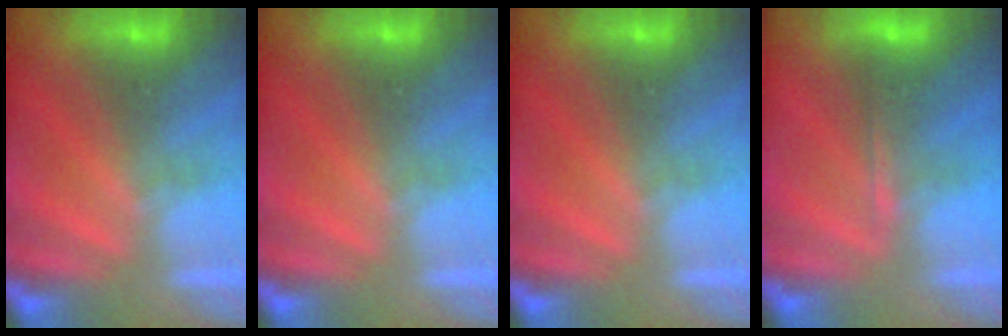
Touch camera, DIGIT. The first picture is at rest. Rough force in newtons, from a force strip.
{"total": 0.0}
{"total": 0.0}
{"total": 1.7}